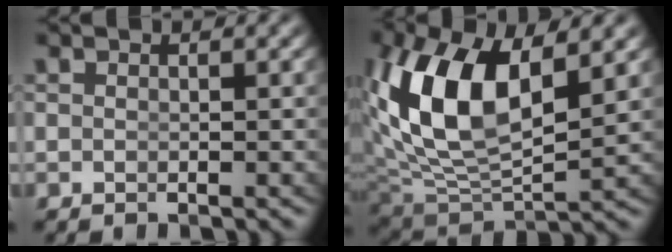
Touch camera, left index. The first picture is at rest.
{"total": 9.6, "force": [2.4, 5.0, 7.8], "torque": [-0.177, -0.014, 0.059]}